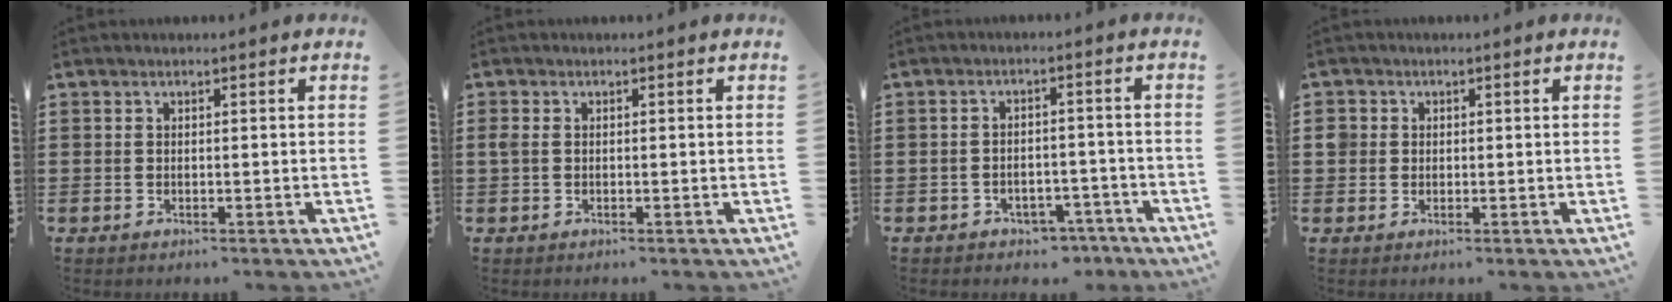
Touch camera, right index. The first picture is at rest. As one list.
[{"total": 1.3, "force": [0.1, 1.0, 0.9], "torque": [-0.029, 0.003, -0.002]}, {"total": 2.8, "force": [-2.6, 0.9, 0.5], "torque": [-0.013, 0.003, -0.052]}, {"total": 2.1, "force": [0.4, 2.0, 0.5], "torque": [-0.017, 0.010, 0.005]}]